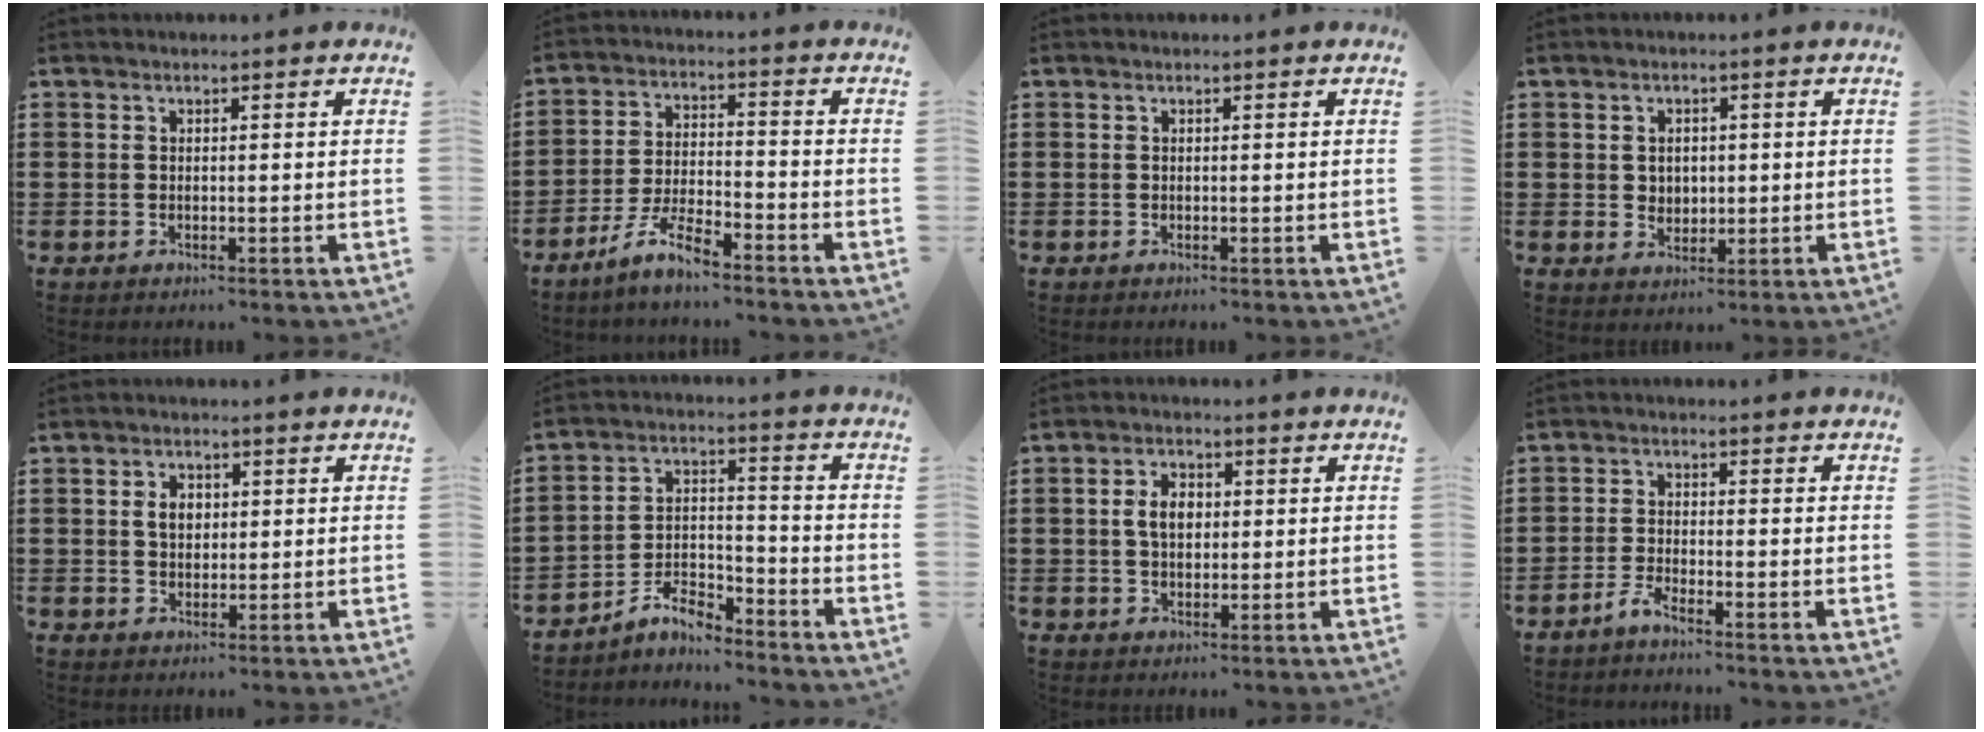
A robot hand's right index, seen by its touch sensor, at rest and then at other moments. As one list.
[{"total": 6.5, "force": [-5.4, 0.9, 3.6], "torque": [-0.086, -0.003, -0.106]}, {"total": 0.0}, {"total": 2.3, "force": [0.6, 2.1, 0.8], "torque": [-0.015, 0.006, 0.006]}, {"total": 2.9, "force": [0.5, 2.1, 1.9], "torque": [-0.043, 0.011, 0.008]}, {"total": 6.3, "force": [-5.6, 1.7, 2.4], "torque": [-0.053, 0.005, -0.110]}, {"total": 4.1, "force": [0.4, 2.7, 3.1], "torque": [-0.059, 0.009, 0.002]}, {"total": 2.1, "force": [-1.9, -0.1, 0.8], "torque": [-0.023, 0.000, -0.039]}]